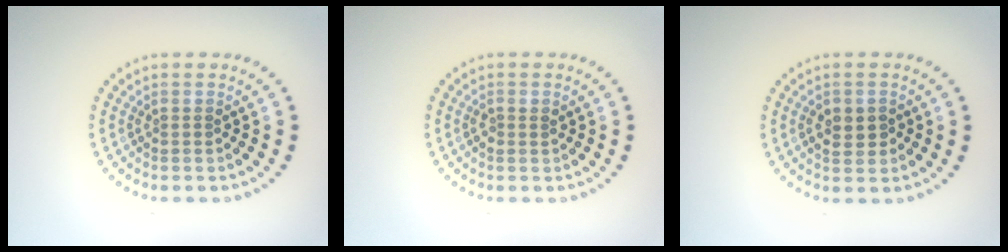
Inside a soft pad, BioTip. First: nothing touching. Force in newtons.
{"total": 0.9, "press": 0.9, "slide": 0.2}
{"total": 2.3, "press": 2.3, "slide": 0.3}